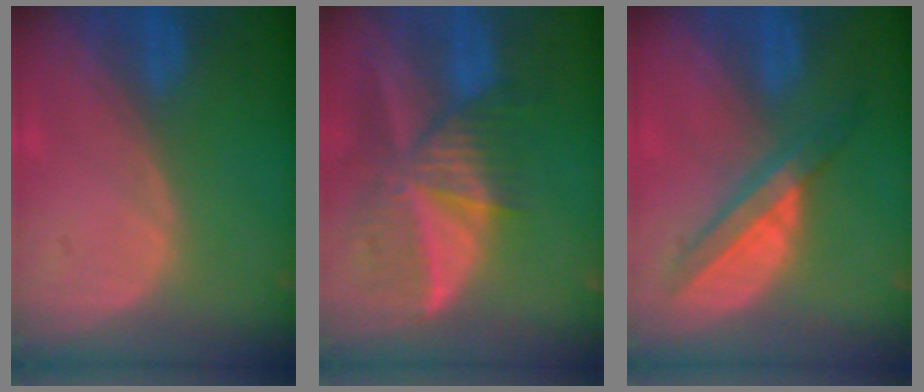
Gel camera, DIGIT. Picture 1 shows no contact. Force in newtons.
{"total": 9.8, "press": 8.6, "slide": 4.6}
{"total": 5.7, "press": 5.6, "slide": 1.3}